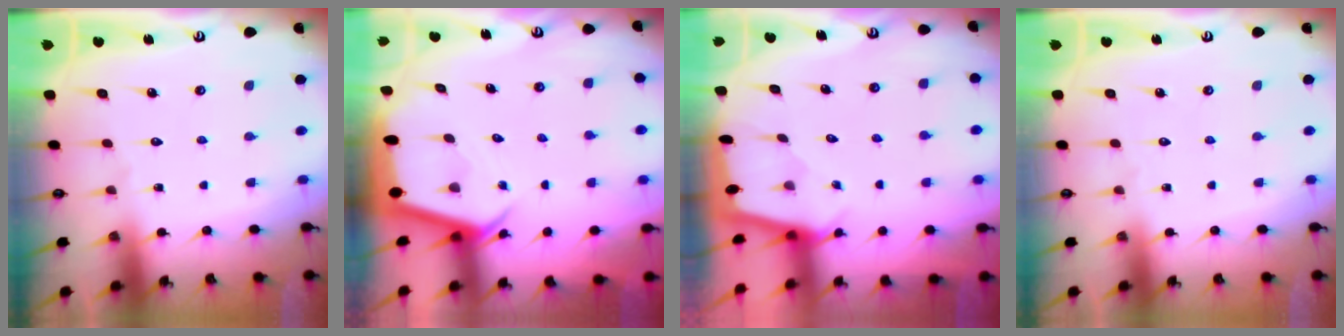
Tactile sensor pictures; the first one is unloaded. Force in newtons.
{"total": 3.7, "press": 3.7, "slide": 0.4}
{"total": 1.9, "press": 1.9, "slide": 0.1}
{"total": 0.0}